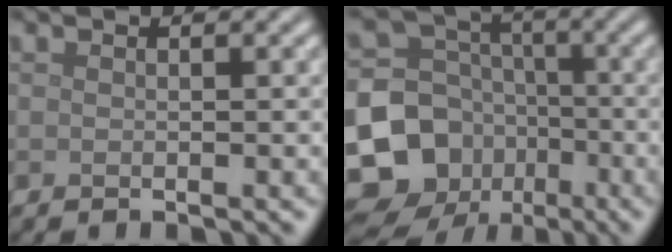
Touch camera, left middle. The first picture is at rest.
{"total": 14.1, "force": [-6.1, 12.1, 3.9], "torque": [-0.105, -0.032, -0.124]}